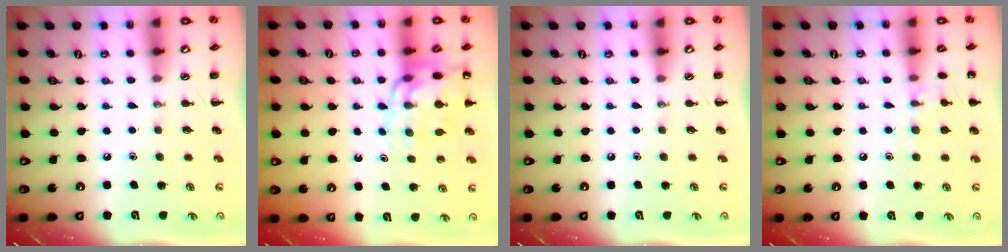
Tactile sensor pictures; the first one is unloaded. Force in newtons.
{"total": 12.6, "press": 12.3, "slide": 2.7}
{"total": 0.0}
{"total": 8.9, "press": 8.6, "slide": 2.3}